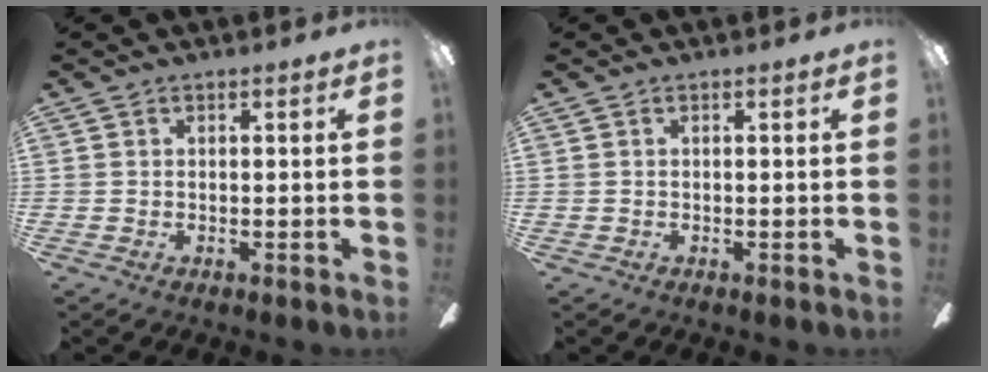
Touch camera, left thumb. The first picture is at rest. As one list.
[{"total": 0.0}]